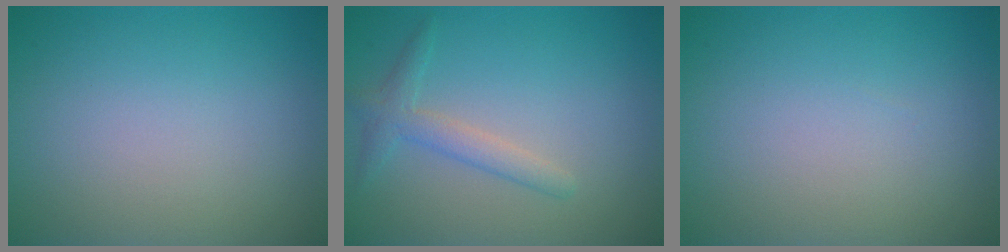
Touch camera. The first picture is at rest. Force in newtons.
{"total": 2.1, "press": 2.1, "slide": 0.1}
{"total": 0.0}